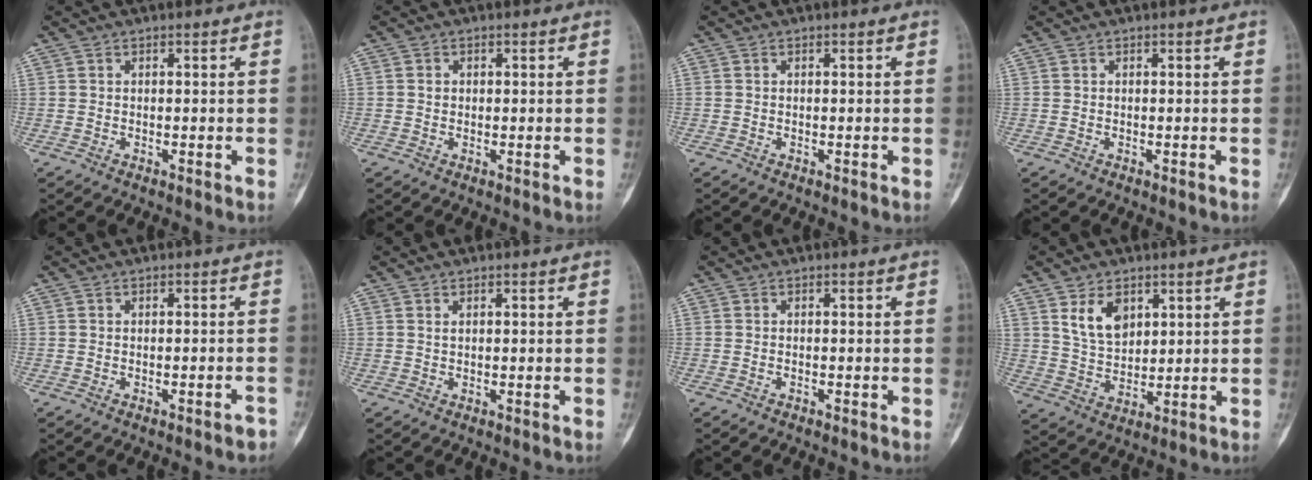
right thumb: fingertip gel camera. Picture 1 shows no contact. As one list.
[{"total": 1.3, "force": [0.2, 1.1, 0.5], "torque": [-0.007, 0.002, 0.005]}, {"total": 0.0}, {"total": 0.0}, {"total": 1.5, "force": [-1.2, 0.2, 0.9], "torque": [-0.012, 0.009, -0.014]}, {"total": 0.7, "force": [0.4, 0.4, 0.5], "torque": [-0.010, 0.003, 0.010]}, {"total": 0.0}, {"total": 8.1, "force": [3.8, 5.3, 4.9], "torque": [-0.067, -0.024, 0.081]}]